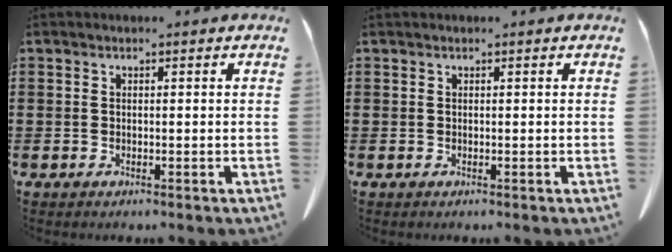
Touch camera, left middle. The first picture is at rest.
{"total": 0.0}